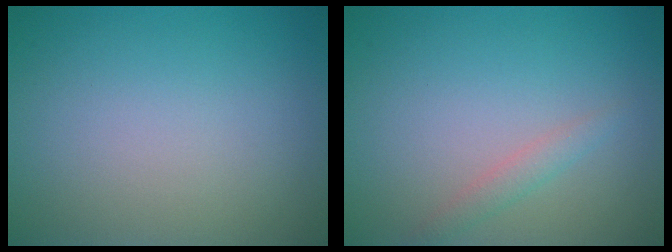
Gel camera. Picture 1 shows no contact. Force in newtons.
{"total": 1.3, "press": 1.3, "slide": 0.1}